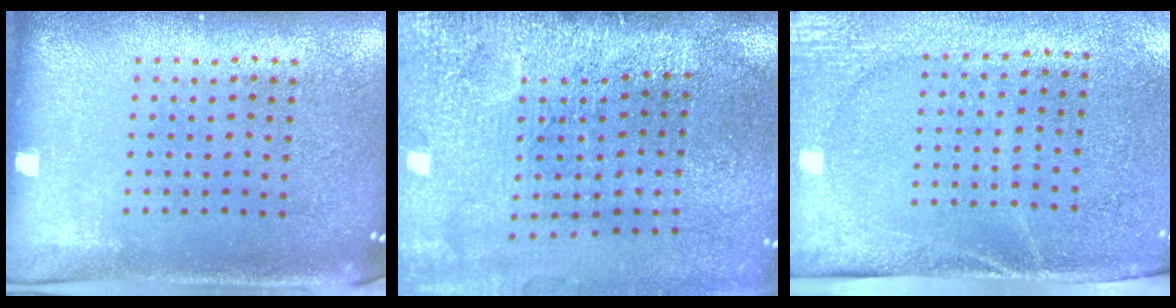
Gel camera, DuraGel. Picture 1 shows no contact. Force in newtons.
{"total": 4.7, "press": 3.7, "slide": 2.9}
{"total": 2.7, "press": 2.3, "slide": 1.5}